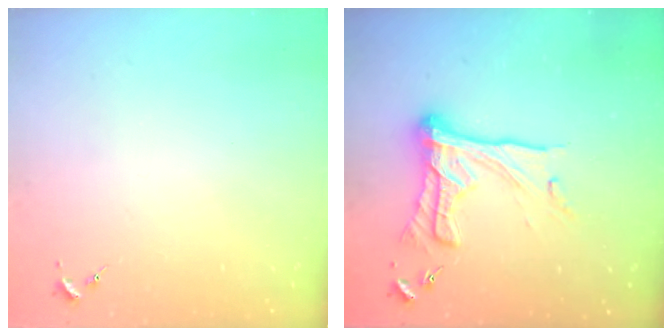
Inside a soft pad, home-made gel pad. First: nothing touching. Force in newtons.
{"total": 18.1, "press": 18.0, "slide": 1.3}